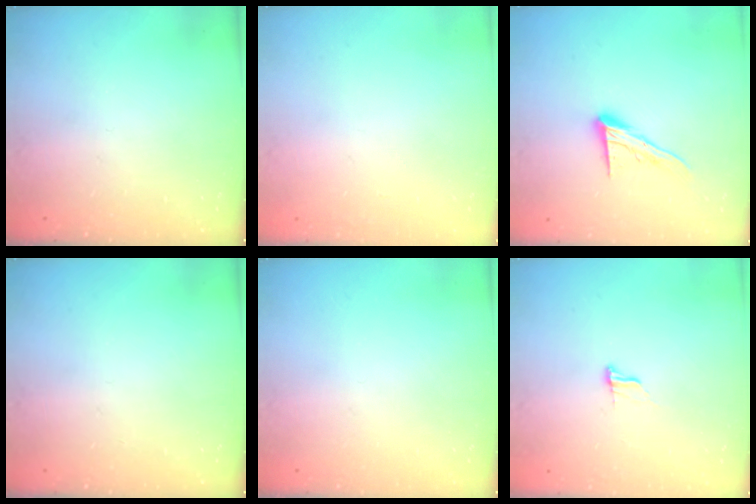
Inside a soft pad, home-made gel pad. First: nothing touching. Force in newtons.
{"total": 0.9, "press": 0.9, "slide": 0.0}
{"total": 12.0, "press": 12.0, "slide": 1.0}
{"total": 0.0}
{"total": 0.0}
{"total": 7.4, "press": 7.4, "slide": 0.8}